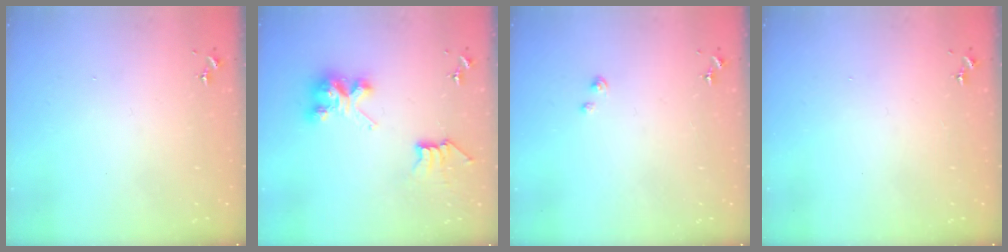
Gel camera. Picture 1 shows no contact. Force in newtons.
{"total": 8.2, "press": 8.2, "slide": 0.1}
{"total": 2.3, "press": 2.3, "slide": 0.3}
{"total": 0.0}